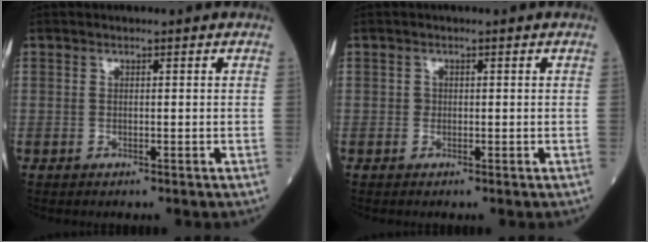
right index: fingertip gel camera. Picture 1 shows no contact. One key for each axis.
{"total": 0.9, "fx": 0.0, "fy": 0.8, "fz": 0.2, "tx": -0.001, "ty": 0.002, "tz": 0.000}